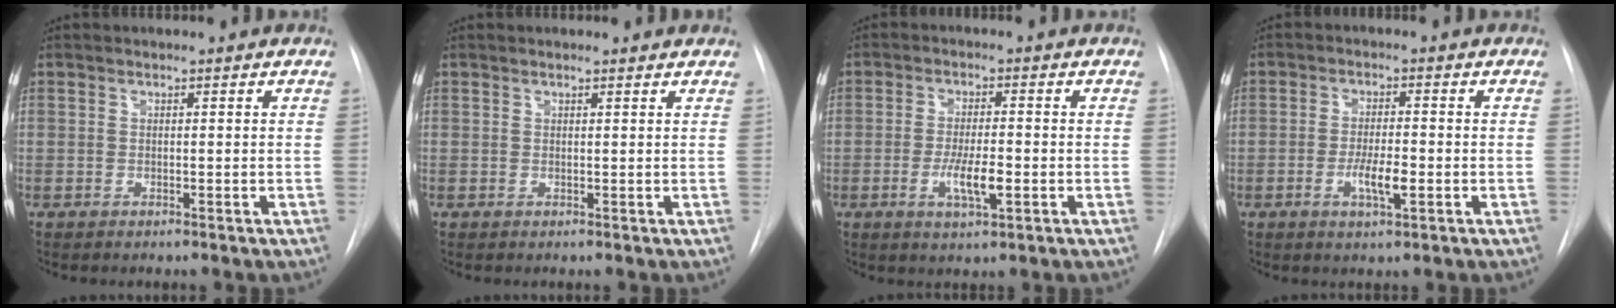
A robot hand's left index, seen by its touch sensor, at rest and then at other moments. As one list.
[{"total": 1.0, "force": [1.0, 0.2, 0.1], "torque": [-0.010, 0.001, 0.002]}, {"total": 5.6, "force": [-2.6, 1.1, 4.9], "torque": [-0.092, -0.012, -0.040]}, {"total": 4.8, "force": [-2.5, 0.9, 4.0], "torque": [-0.074, -0.008, -0.038]}]